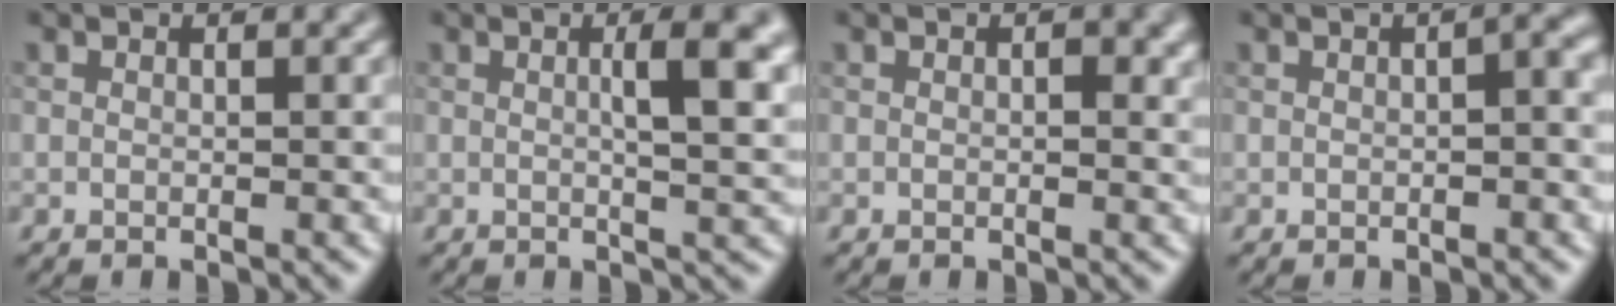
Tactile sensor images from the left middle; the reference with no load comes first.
{"total": 5.4, "force": [1.0, 1.4, 5.1], "torque": [-0.059, 0.009, 0.013]}
{"total": 1.4, "force": [0.2, 0.7, 1.2], "torque": [-0.012, -0.002, 0.003]}
{"total": 2.5, "force": [0.3, 0.6, 2.4], "torque": [-0.030, 0.010, 0.003]}